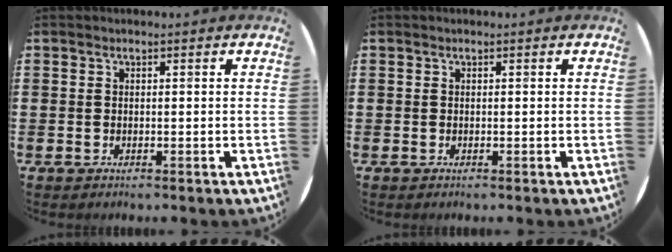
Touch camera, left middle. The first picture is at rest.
{"total": 0.0}